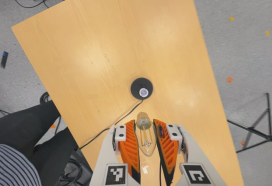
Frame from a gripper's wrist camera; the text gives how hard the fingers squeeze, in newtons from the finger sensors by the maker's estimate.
{"total": 22.3, "left": 24.9, "right": 19.6}